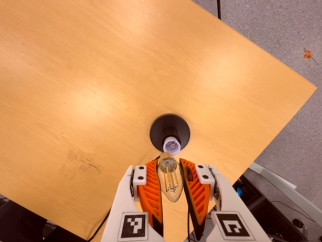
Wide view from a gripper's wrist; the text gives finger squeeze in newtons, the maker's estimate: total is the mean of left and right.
{"total": 19.7, "left": 21.6, "right": 17.8}